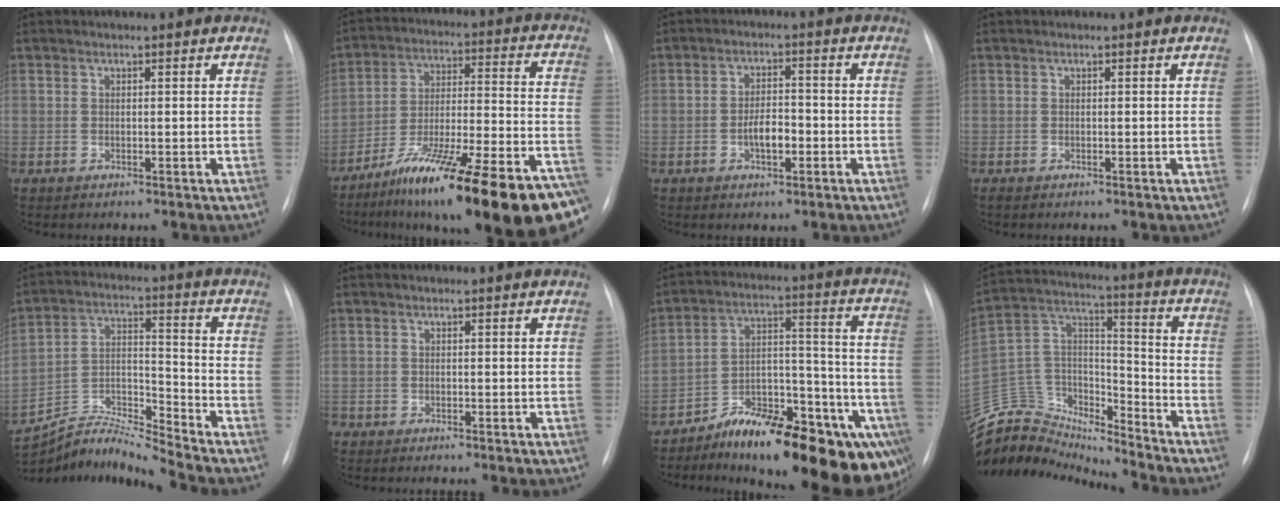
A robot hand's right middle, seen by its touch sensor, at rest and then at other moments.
{"total": 28.0, "force": [-19.8, 3.8, 19.4], "torque": [-0.216, 0.000, -0.308]}
{"total": 4.3, "force": [-1.4, 2.0, 3.6], "torque": [-0.065, 0.007, -0.025]}
{"total": 0.0}
{"total": 12.5, "force": [-12.3, -2.2, 1.3], "torque": [-0.034, 0.036, -0.233]}
{"total": 1.4, "force": [-1.3, 0.4, 0.5], "torque": [-0.007, -0.001, -0.017]}
{"total": 23.1, "force": [-16.4, 6.7, 14.7], "torque": [-0.131, 0.046, -0.240]}
{"total": 17.8, "force": [-17.4, 3.4, 1.5], "torque": [-0.029, 0.071, -0.304]}